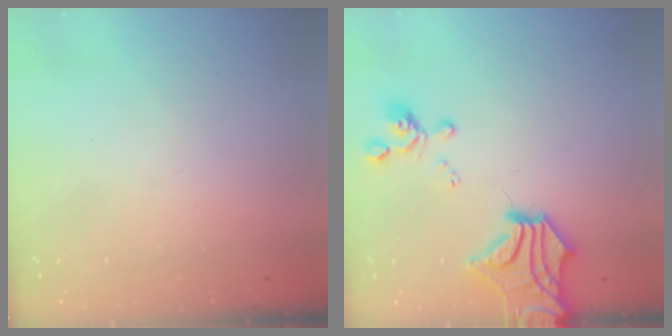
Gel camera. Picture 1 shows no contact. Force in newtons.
{"total": 11.3, "press": 10.4, "slide": 4.4}